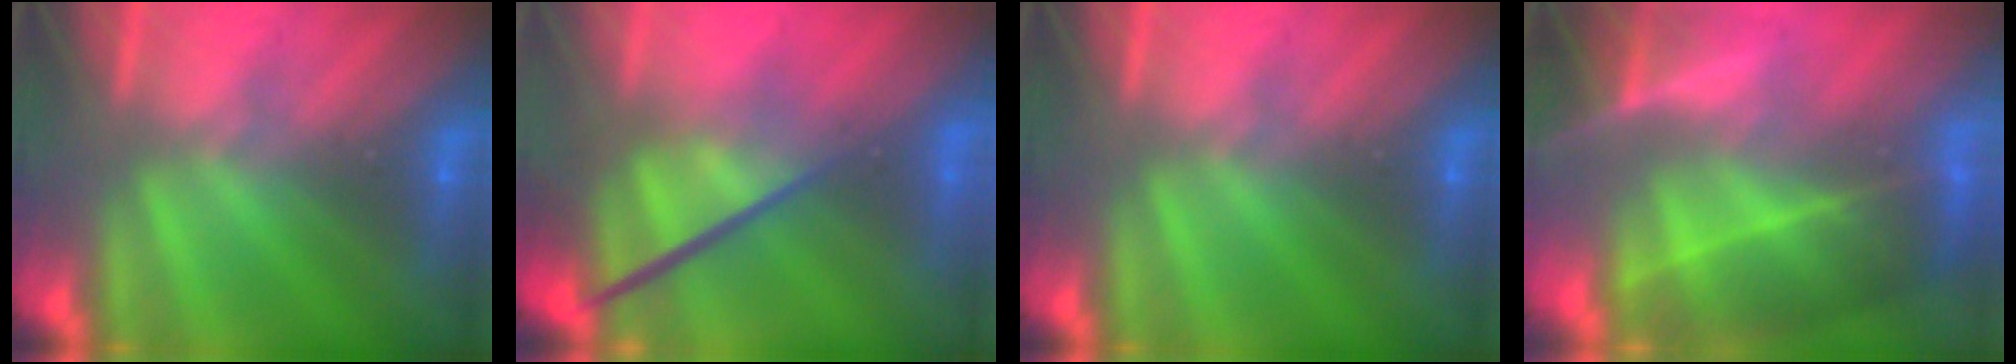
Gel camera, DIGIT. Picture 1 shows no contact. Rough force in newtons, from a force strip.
{"total": 3.8}
{"total": 0.0}
{"total": 7.1}